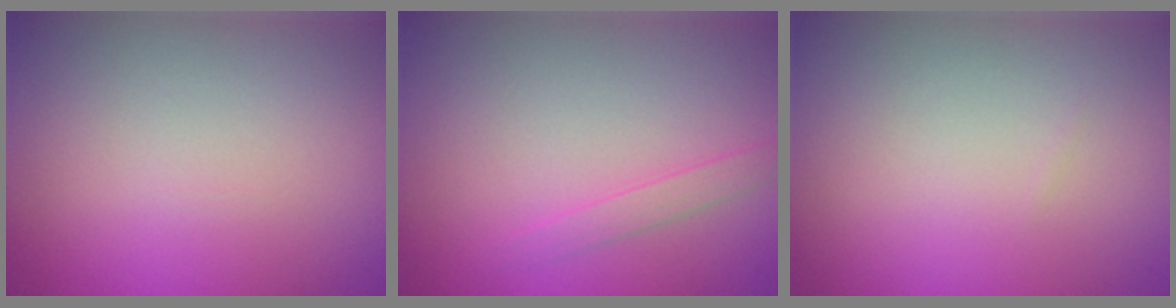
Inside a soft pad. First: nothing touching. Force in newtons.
{"total": 1.1, "press": 1.1, "slide": 0.1}
{"total": 0.0}